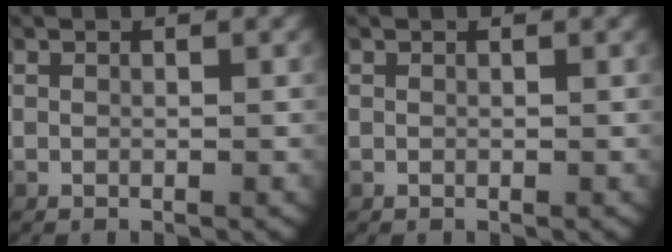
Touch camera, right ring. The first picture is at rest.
{"total": 0.0}